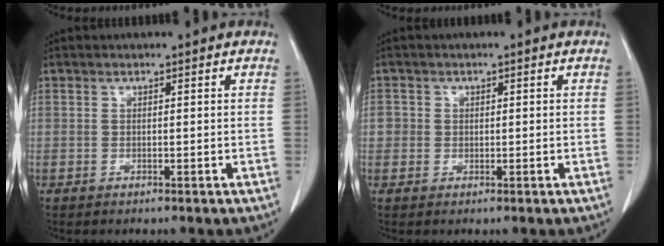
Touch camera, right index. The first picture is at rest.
{"total": 2.1, "force": [0.1, 2.1, 0.3], "torque": [0.006, 0.005, 0.000]}